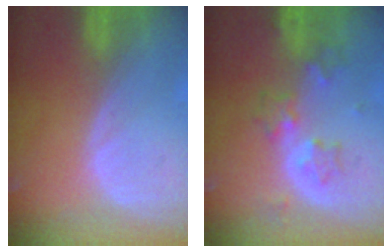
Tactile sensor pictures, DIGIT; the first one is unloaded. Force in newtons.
{"total": 5.4, "press": 5.4, "slide": 0.6}